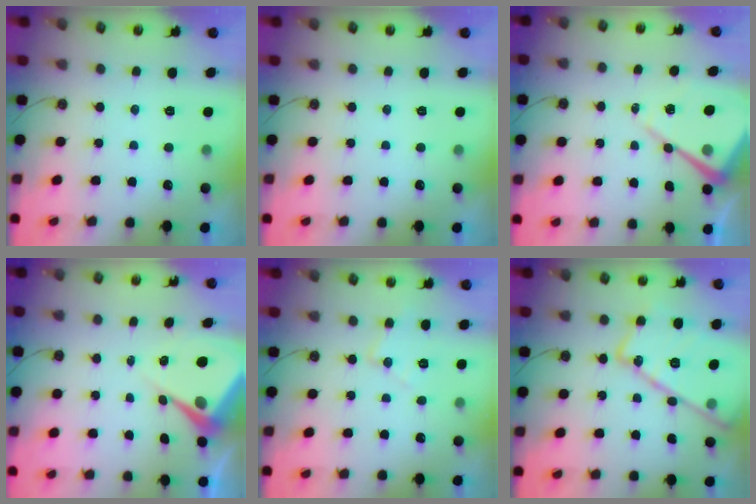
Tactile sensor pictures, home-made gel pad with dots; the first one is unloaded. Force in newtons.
{"total": 0.0}
{"total": 13.0, "press": 12.9, "slide": 1.3}
{"total": 7.1, "press": 7.0, "slide": 0.7}
{"total": 8.0, "press": 8.0, "slide": 0.6}
{"total": 20.4, "press": 20.4, "slide": 1.6}